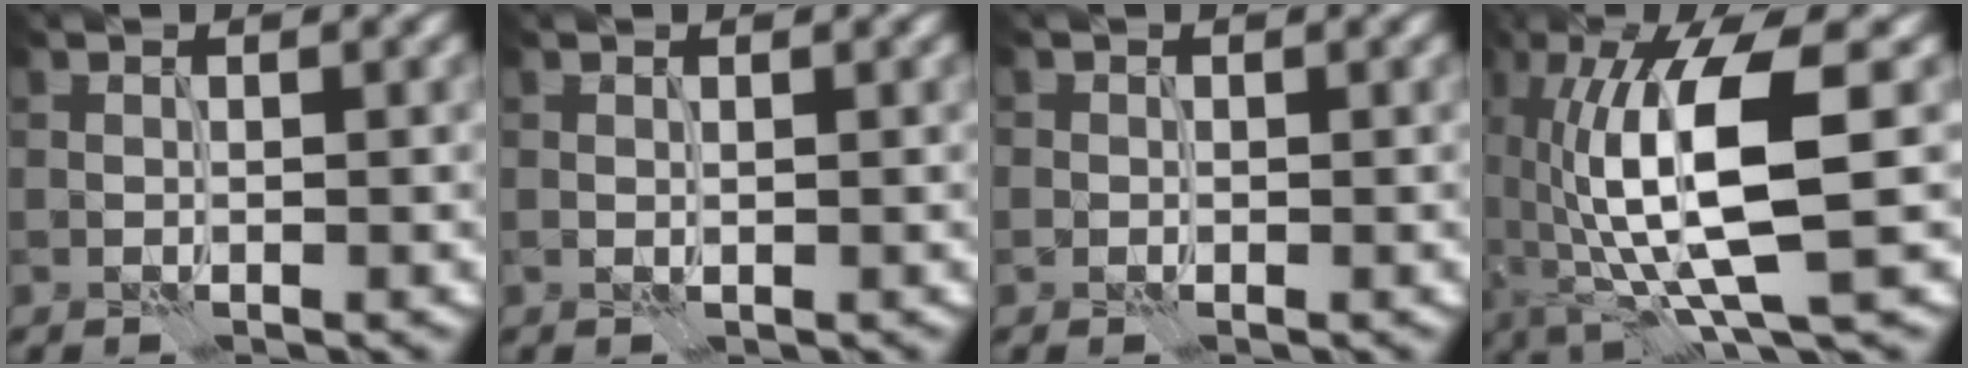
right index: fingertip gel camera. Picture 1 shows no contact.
{"total": 0.0}
{"total": 0.5, "force": [0.0, 0.5, 0.1], "torque": [0.000, -0.002, 0.000]}
{"total": 10.8, "force": [-0.5, 2.7, 10.5], "torque": [-0.190, 0.005, -0.006]}